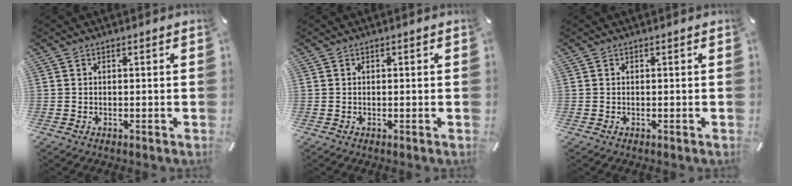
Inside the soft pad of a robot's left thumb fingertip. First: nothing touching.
{"total": 0.0}
{"total": 0.0}